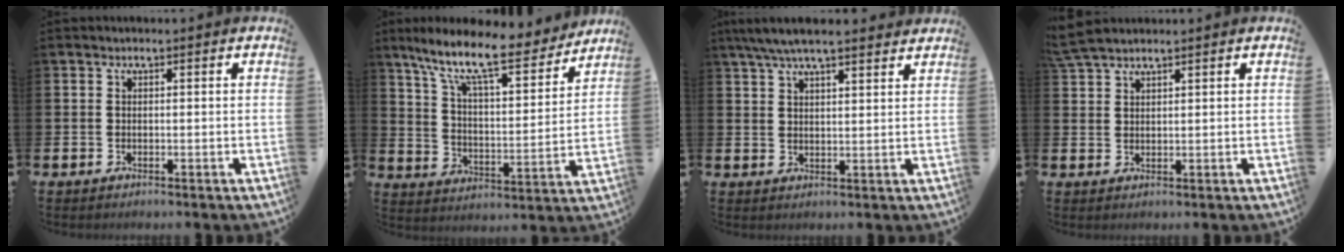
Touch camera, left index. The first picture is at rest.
{"total": 11.9, "force": [9.7, 2.7, 6.4], "torque": [-0.142, -0.060, 0.160]}
{"total": 6.2, "force": [5.6, 0.9, 2.6], "torque": [-0.070, -0.008, 0.103]}
{"total": 3.7, "force": [3.4, 0.9, 1.2], "torque": [-0.029, -0.006, 0.063]}